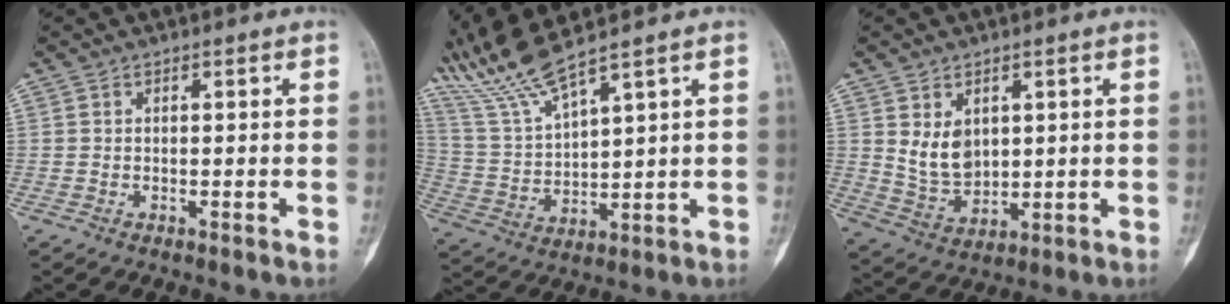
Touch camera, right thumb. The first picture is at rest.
{"total": 10.6, "force": [9.3, -0.1, 5.0], "torque": [-0.113, -0.038, 0.204]}
{"total": 7.4, "force": [2.0, 5.4, 4.6], "torque": [-0.057, -0.021, 0.057]}